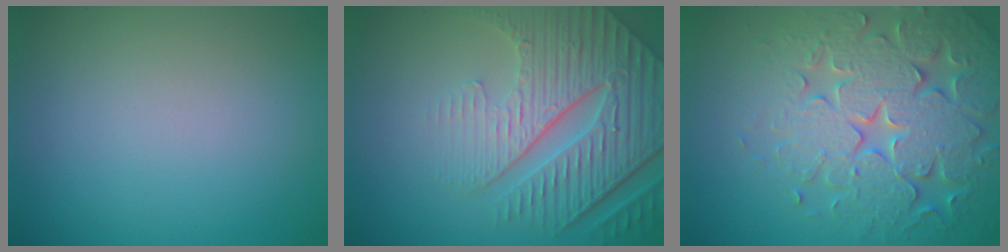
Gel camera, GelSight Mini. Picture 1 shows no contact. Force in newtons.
{"total": 8.0, "press": 5.8, "slide": 5.5}
{"total": 7.8, "press": 7.7, "slide": 1.5}